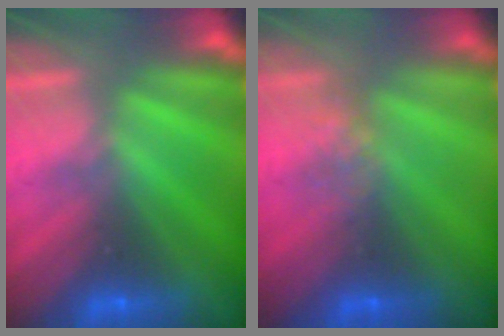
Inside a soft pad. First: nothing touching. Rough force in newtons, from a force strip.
{"total": 3.9}